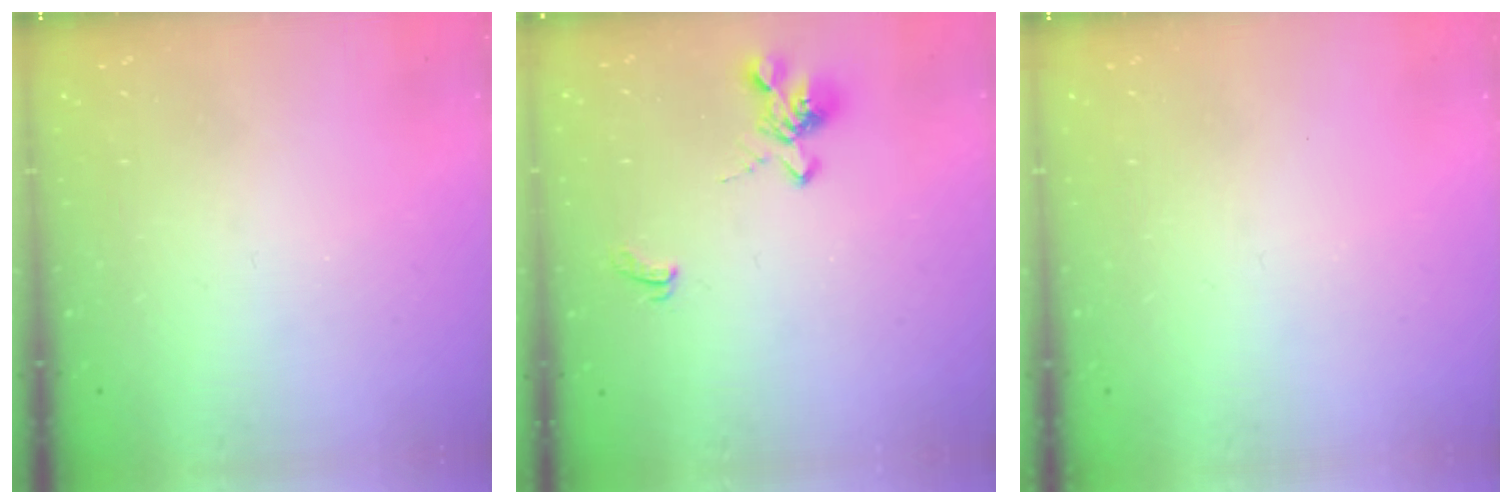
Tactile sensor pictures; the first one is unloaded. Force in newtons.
{"total": 2.4, "press": 2.0, "slide": 1.2}
{"total": 0.0}